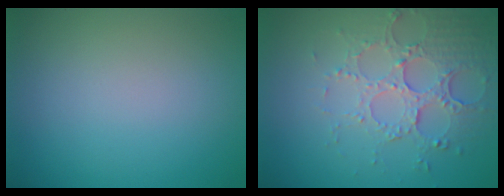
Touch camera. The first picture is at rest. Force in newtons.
{"total": 5.3, "press": 3.9, "slide": 3.6}